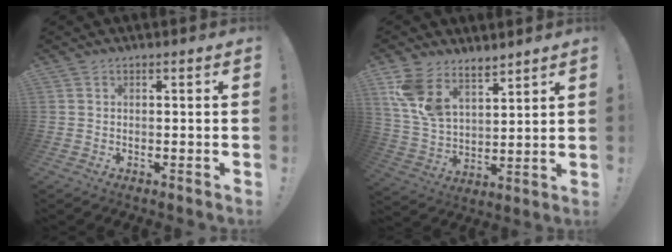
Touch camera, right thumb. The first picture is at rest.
{"total": 11.7, "force": [8.9, 5.9, 4.8], "torque": [-0.112, -0.053, 0.177]}